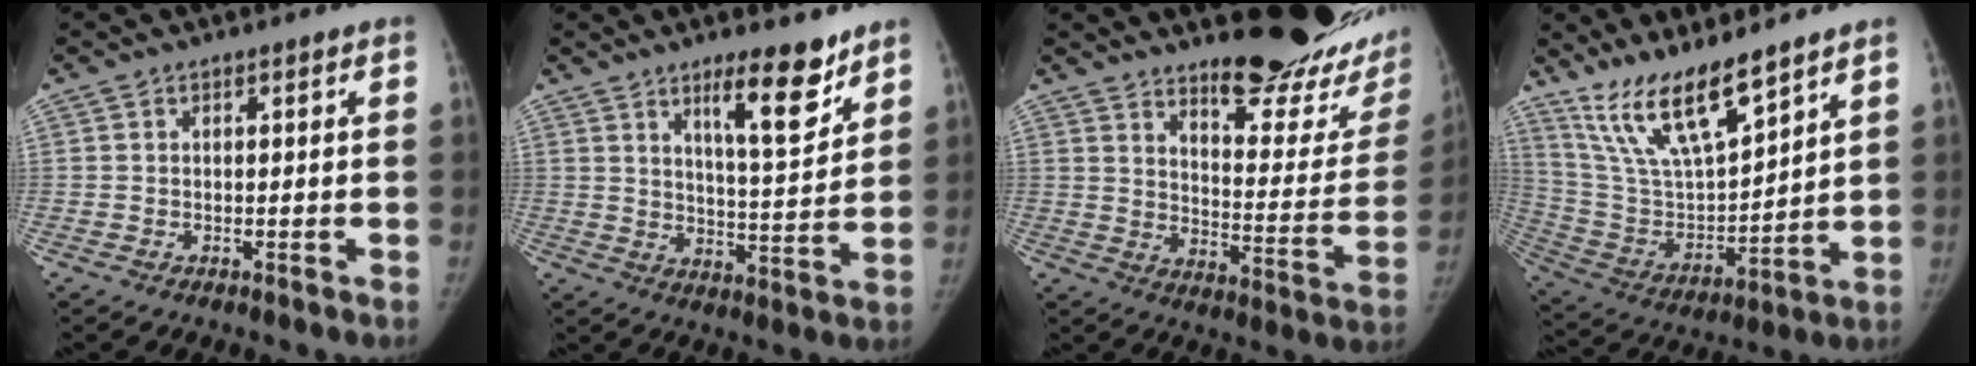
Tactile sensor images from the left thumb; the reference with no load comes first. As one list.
[{"total": 11.0, "force": [7.3, 2.6, 7.7], "torque": [-0.098, -0.058, 0.118]}, {"total": 24.3, "force": [19.5, 6.5, 13.0], "torque": [-0.132, -0.156, 0.249]}, {"total": 16.0, "force": [12.2, 3.8, 9.7], "torque": [-0.160, -0.065, 0.246]}]